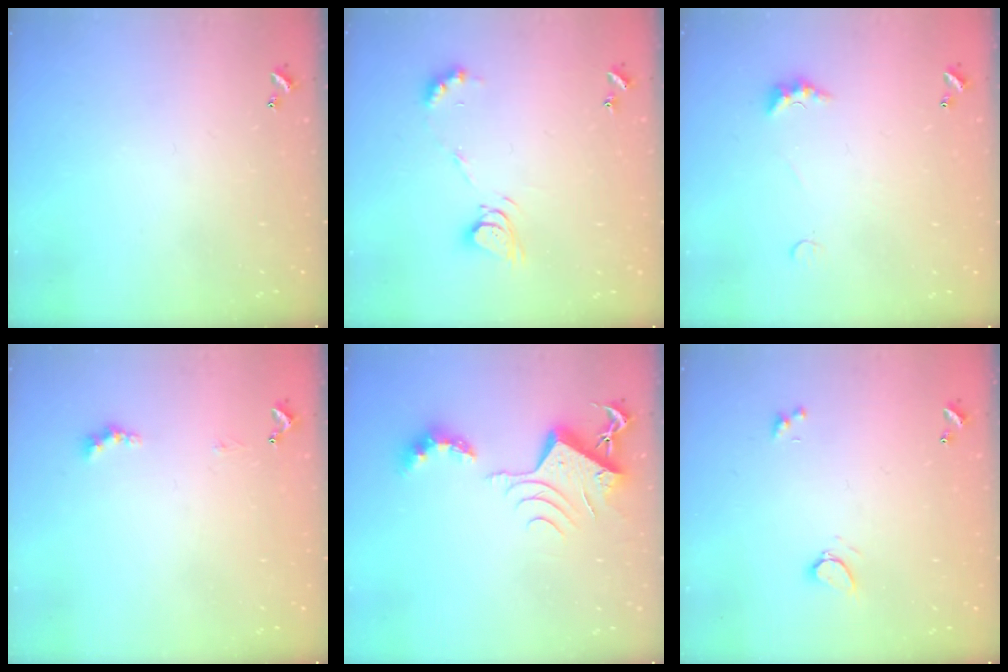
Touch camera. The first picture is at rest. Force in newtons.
{"total": 7.6, "press": 7.6, "slide": 0.6}
{"total": 2.2, "press": 2.1, "slide": 0.7}
{"total": 1.5, "press": 1.4, "slide": 0.5}
{"total": 9.7, "press": 9.6, "slide": 1.1}
{"total": 1.6, "press": 1.4, "slide": 0.6}